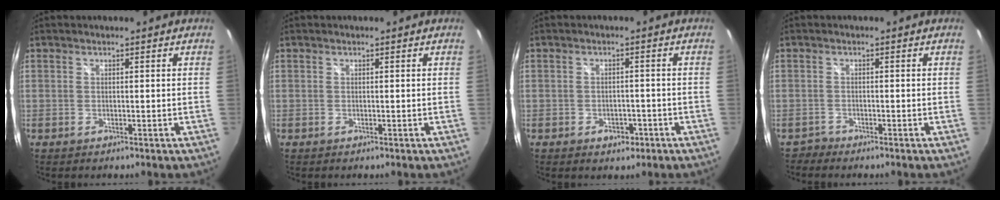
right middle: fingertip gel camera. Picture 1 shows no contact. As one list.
[{"total": 0.0}, {"total": 3.4, "force": [-1.7, 2.4, 1.7], "torque": [-0.032, 0.000, -0.016]}, {"total": 1.1, "force": [-1.0, 0.3, -0.4], "torque": [0.008, 0.000, -0.022]}]